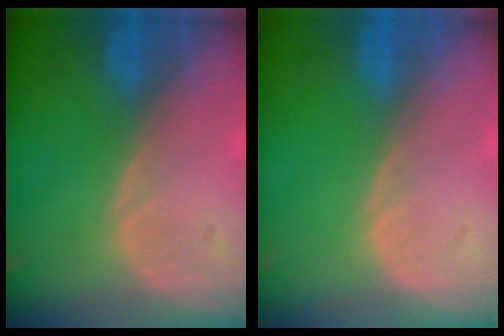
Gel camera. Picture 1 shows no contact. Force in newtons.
{"total": 0.0}